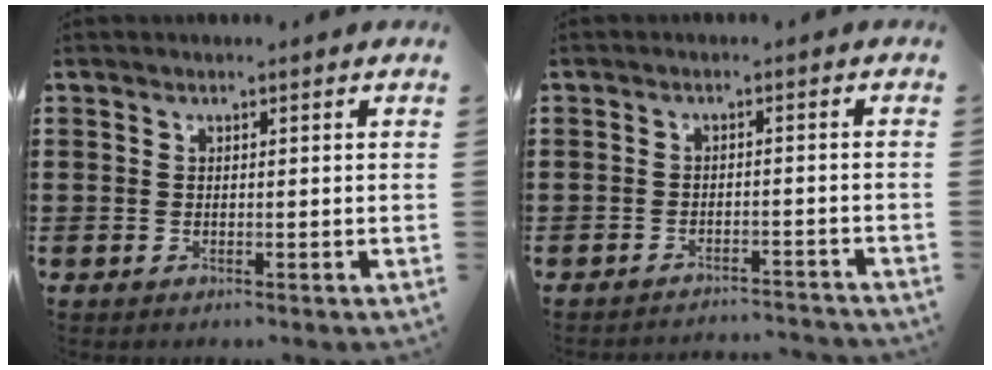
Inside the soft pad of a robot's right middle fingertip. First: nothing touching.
{"total": 2.3, "force": [-2.3, -0.1, 0.2], "torque": [-0.008, 0.000, -0.047]}